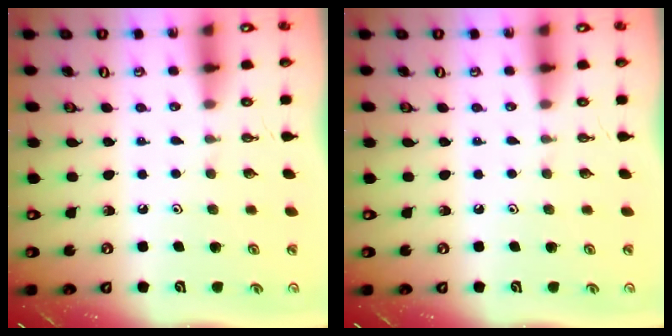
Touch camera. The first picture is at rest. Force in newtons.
{"total": 0.0}